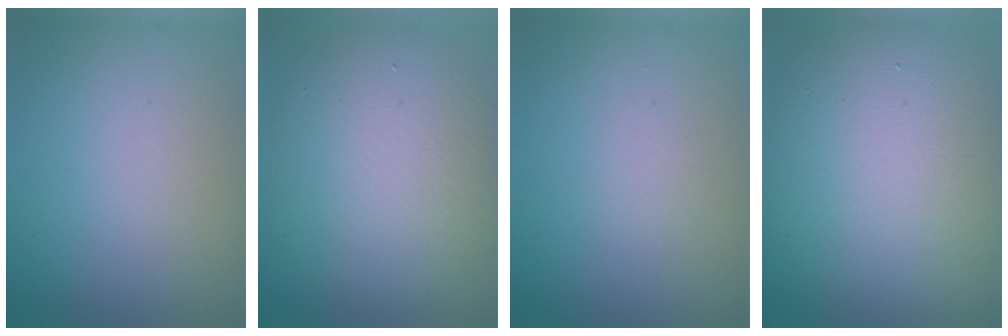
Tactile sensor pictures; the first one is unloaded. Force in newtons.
{"total": 9.5, "press": 9.4, "slide": 0.6}
{"total": 0.5, "press": 0.5, "slide": 0.1}
{"total": 13.8, "press": 13.8, "slide": 0.8}